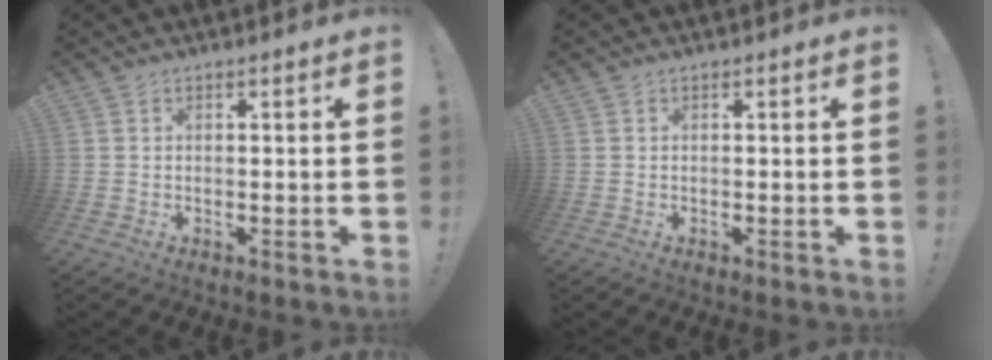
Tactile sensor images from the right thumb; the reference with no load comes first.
{"total": 0.0}